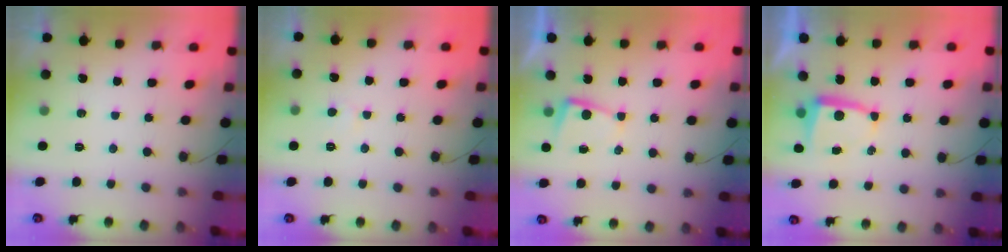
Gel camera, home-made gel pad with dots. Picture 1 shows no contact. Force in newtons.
{"total": 2.0, "press": 2.0, "slide": 0.2}
{"total": 2.4, "press": 2.3, "slide": 0.4}
{"total": 5.2, "press": 5.1, "slide": 0.6}